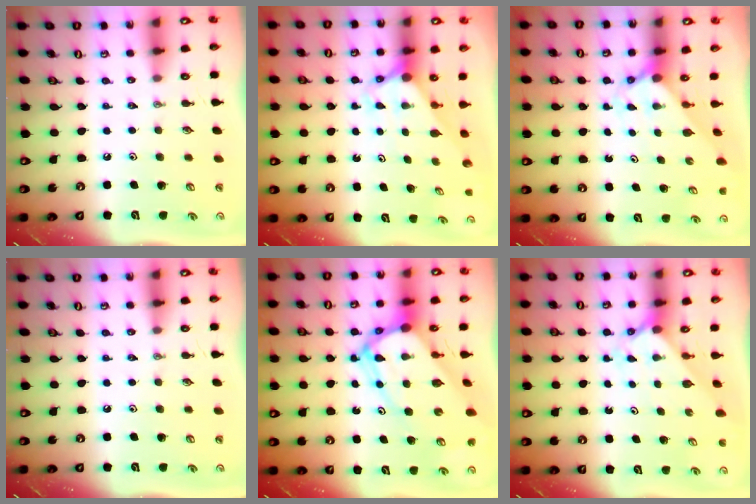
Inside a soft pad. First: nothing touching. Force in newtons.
{"total": 2.8, "press": 2.8, "slide": 0.1}
{"total": 2.0, "press": 2.0, "slide": 0.2}
{"total": 0.0}
{"total": 13.7, "press": 13.7, "slide": 1.3}
{"total": 1.8, "press": 1.8, "slide": 0.2}